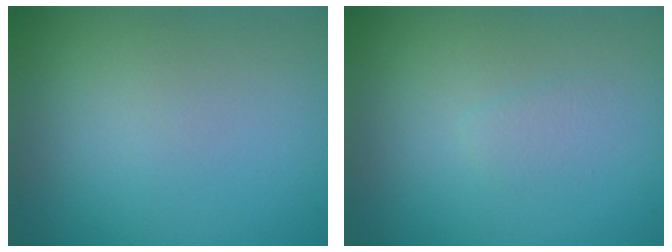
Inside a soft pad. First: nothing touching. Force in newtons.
{"total": 0.9, "press": 0.9, "slide": 0.0}